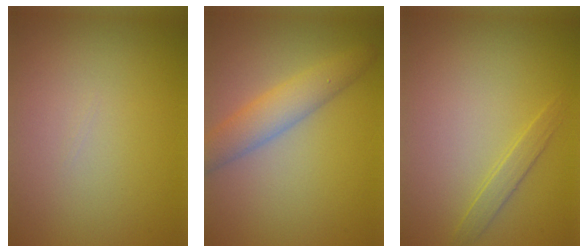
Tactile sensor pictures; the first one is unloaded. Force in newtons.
{"total": 3.7, "press": 3.7, "slide": 0.1}
{"total": 1.4, "press": 1.4, "slide": 0.1}